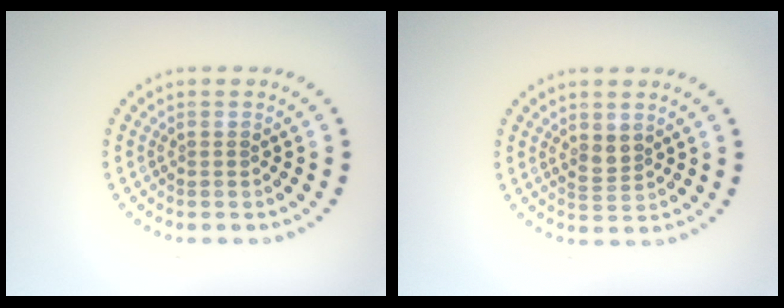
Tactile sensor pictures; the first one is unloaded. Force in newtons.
{"total": 1.7, "press": 1.5, "slide": 0.9}